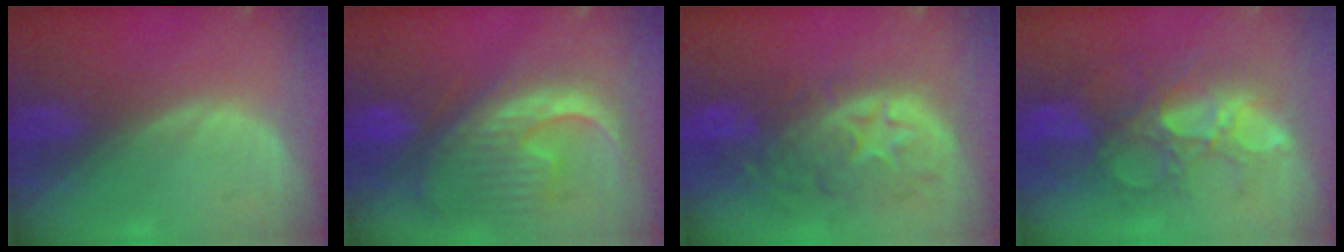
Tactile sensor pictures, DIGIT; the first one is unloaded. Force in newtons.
{"total": 13.0, "press": 11.1, "slide": 6.7}
{"total": 11.1, "press": 9.8, "slide": 5.1}
{"total": 11.0, "press": 9.9, "slide": 4.9}